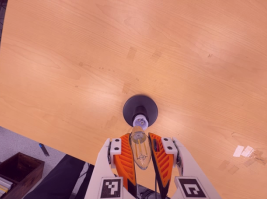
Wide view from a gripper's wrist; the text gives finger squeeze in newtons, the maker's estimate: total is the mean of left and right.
{"total": 21.4, "left": 24.2, "right": 18.6}